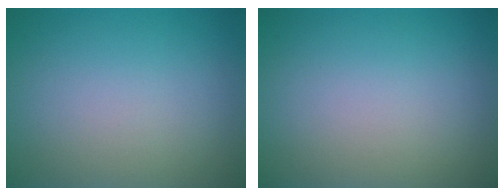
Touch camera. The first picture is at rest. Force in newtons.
{"total": 0.0}